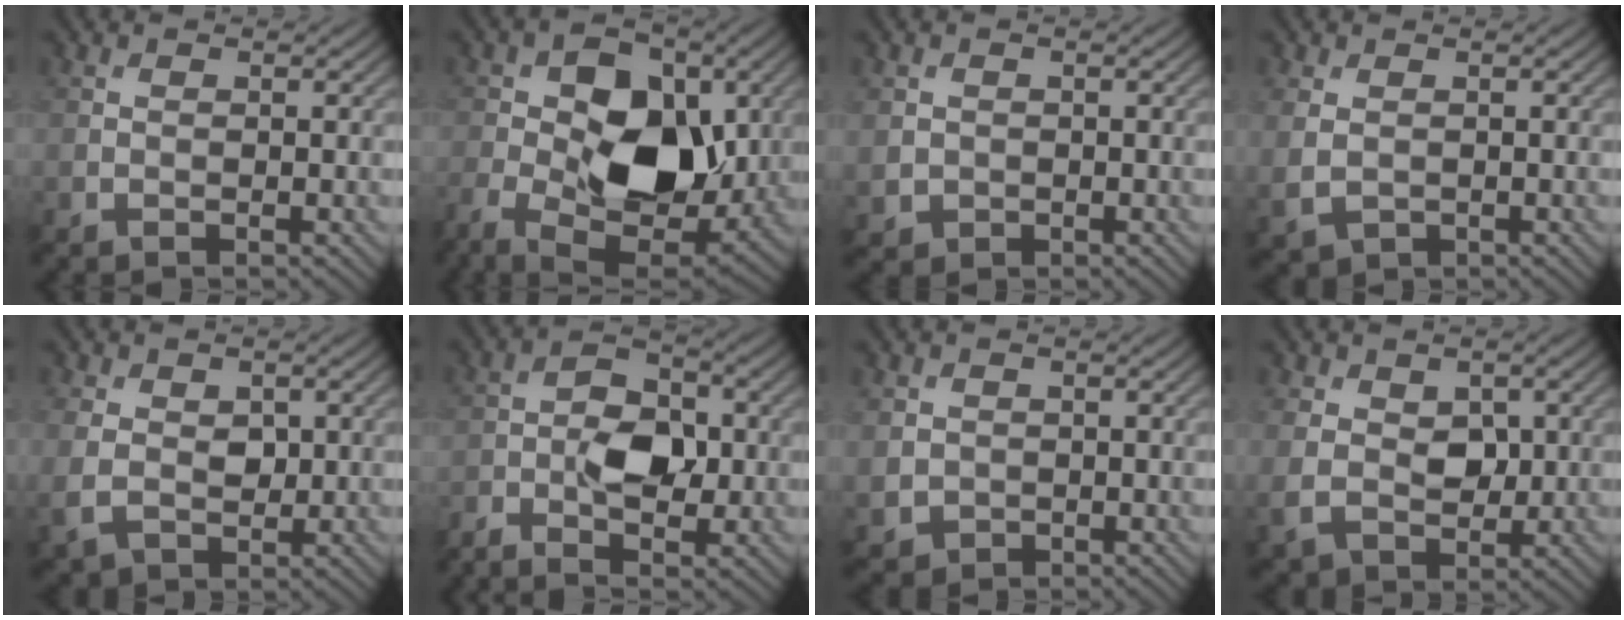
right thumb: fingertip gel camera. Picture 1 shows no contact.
{"total": 13.8, "force": [-1.5, 8.5, 10.8], "torque": [-0.187, -0.007, -0.027]}
{"total": 2.1, "force": [0.0, 2.1, 0.5], "torque": [-0.021, -0.010, 0.001]}
{"total": 3.4, "force": [0.0, 2.6, 2.2], "torque": [-0.069, -0.009, 0.003]}
{"total": 5.8, "force": [0.1, 4.4, 3.8], "torque": [-0.087, -0.011, 0.010]}
{"total": 6.5, "force": [-2.3, 3.4, 5.0], "torque": [-0.092, 0.008, -0.048]}
{"total": 2.9, "force": [0.1, 2.7, 1.0], "torque": [-0.038, -0.011, 0.003]}
{"total": 6.1, "force": [0.5, 4.7, 3.9], "torque": [-0.085, -0.010, 0.016]}